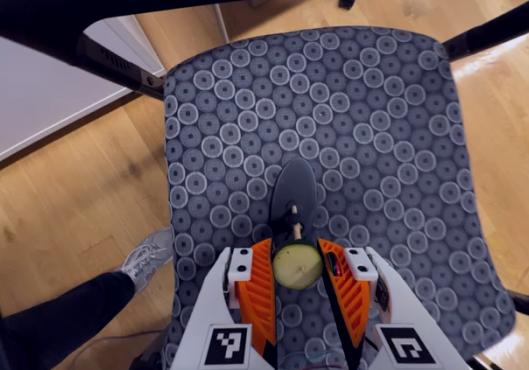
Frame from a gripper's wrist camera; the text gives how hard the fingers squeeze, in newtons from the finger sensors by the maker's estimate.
{"total": 9.2, "left": 9.5, "right": 9.0}